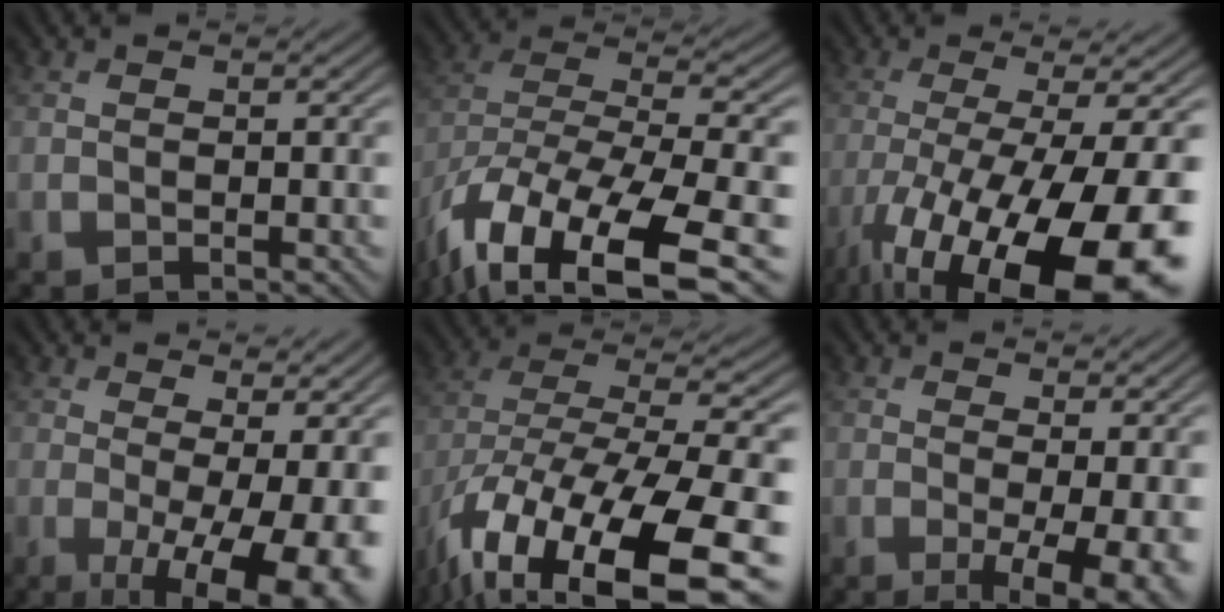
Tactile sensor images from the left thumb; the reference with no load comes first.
{"total": 17.0, "force": [-9.5, 6.3, 12.6], "torque": [-0.281, -0.033, -0.148]}
{"total": 19.6, "force": [-8.7, 5.7, 16.6], "torque": [-0.259, -0.039, -0.129]}
{"total": 13.1, "force": [-1.6, 4.4, 12.2], "torque": [-0.144, 0.002, -0.007]}
{"total": 18.7, "force": [-9.9, 6.6, 14.4], "torque": [-0.277, -0.033, -0.150]}
{"total": 7.5, "force": [-1.1, 2.1, 7.1], "torque": [-0.102, -0.007, -0.009]}